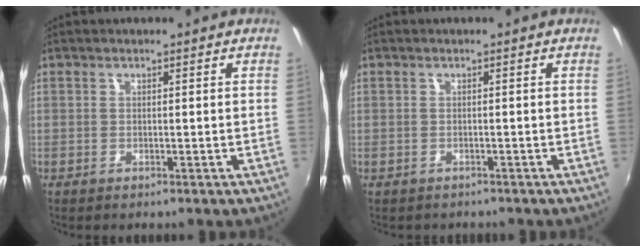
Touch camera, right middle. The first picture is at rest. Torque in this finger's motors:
{"motor_torque": [-0.75, -0.71, 0.04, 0.03]}